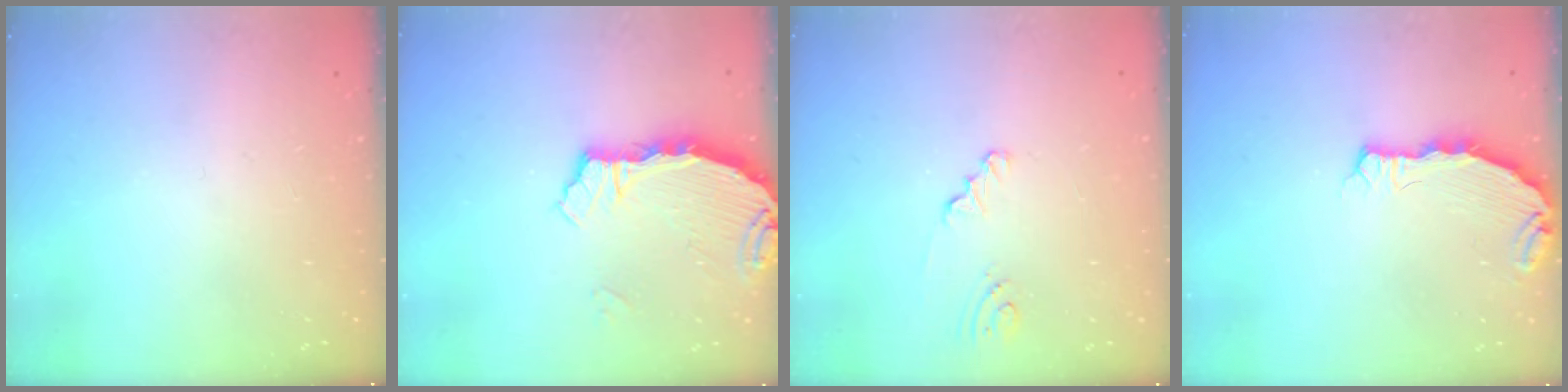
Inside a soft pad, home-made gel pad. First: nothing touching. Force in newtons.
{"total": 3.7, "press": 3.7, "slide": 0.2}
{"total": 1.7, "press": 1.7, "slide": 0.3}
{"total": 5.6, "press": 4.8, "slide": 3.0}